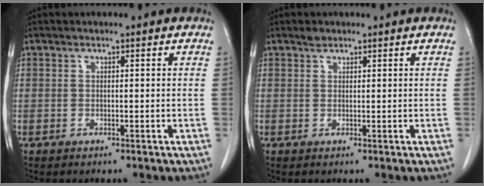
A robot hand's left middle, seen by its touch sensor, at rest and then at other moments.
{"total": 0.9, "force": [0.8, 0.4, 0.2], "torque": [-0.007, 0.000, 0.014]}